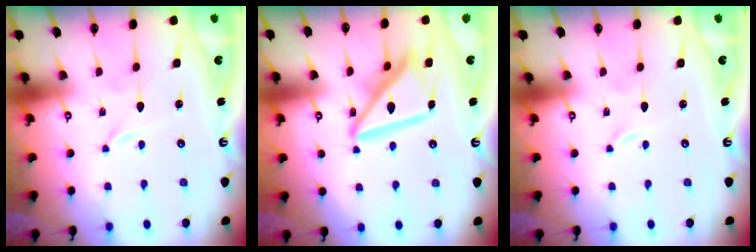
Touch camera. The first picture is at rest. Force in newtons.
{"total": 15.0, "press": 14.9, "slide": 1.5}
{"total": 0.0}